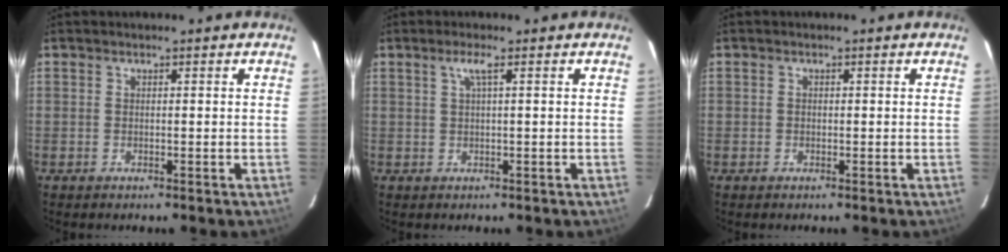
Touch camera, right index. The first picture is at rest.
{"total": 1.8, "force": [0.6, -0.3, 1.7], "torque": [-0.030, 0.002, 0.011]}
{"total": 0.5, "force": [-0.2, 0.5, 0.1], "torque": [0.001, 0.002, -0.003]}